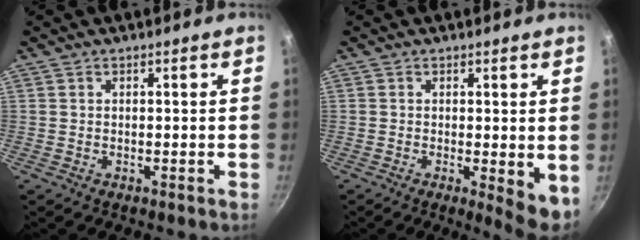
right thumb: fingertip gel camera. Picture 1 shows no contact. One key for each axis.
{"total": 5.2, "fx": -0.3, "fy": 1.6, "fz": 5.0, "tx": -0.061, "ty": -0.011, "tz": -0.001}